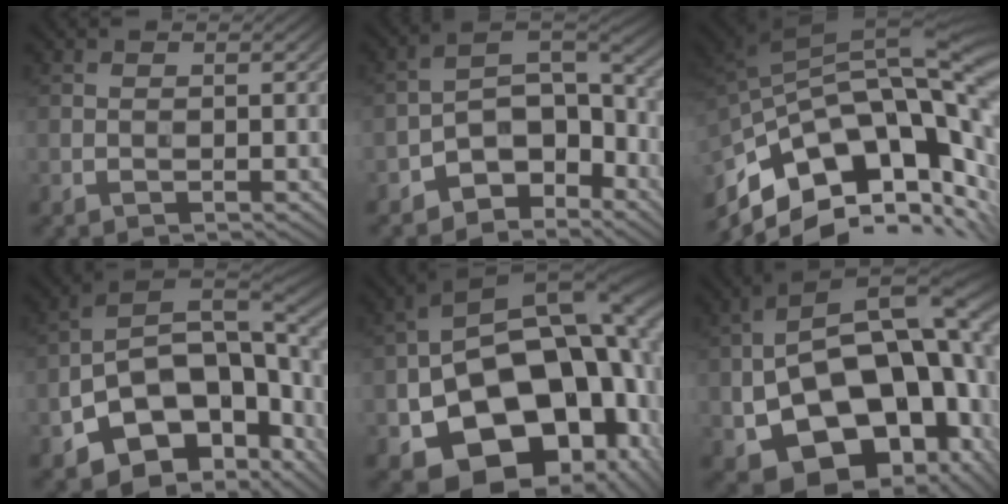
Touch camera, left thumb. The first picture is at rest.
{"total": 7.9, "force": [-5.2, 4.3, 4.2], "torque": [-0.054, 0.004, -0.107]}
{"total": 16.0, "force": [-6.7, 7.8, 12.2], "torque": [-0.230, -0.017, -0.104]}
{"total": 17.2, "force": [-6.3, 10.1, 12.4], "torque": [-0.227, -0.033, -0.089]}
{"total": 21.9, "force": [-6.7, 14.2, 15.3], "torque": [-0.230, -0.038, -0.080]}
{"total": 22.6, "force": [-2.9, 13.8, 17.7], "torque": [-0.322, -0.040, -0.014]}